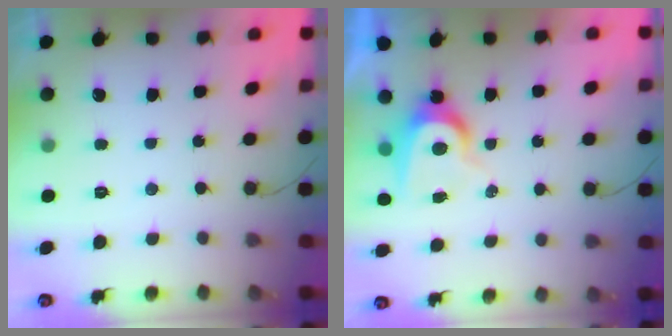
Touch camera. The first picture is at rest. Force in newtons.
{"total": 8.2, "press": 8.2, "slide": 0.3}